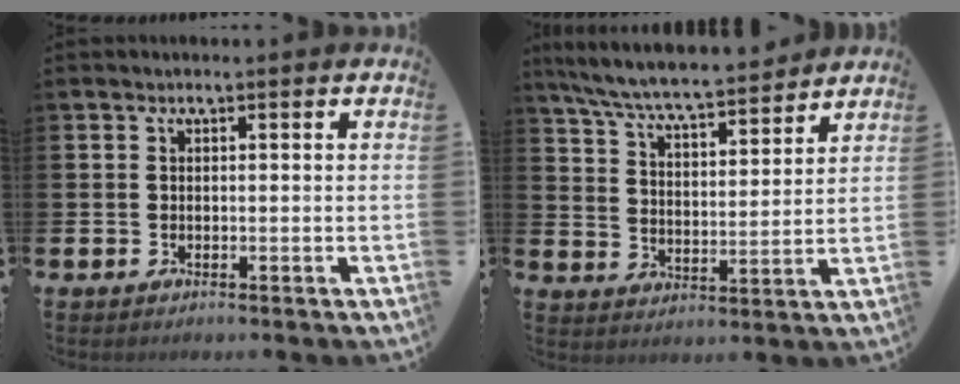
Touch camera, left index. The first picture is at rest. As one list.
[{"total": 7.5, "force": [7.1, 0.6, 2.1], "torque": [-0.073, -0.050, 0.125]}]